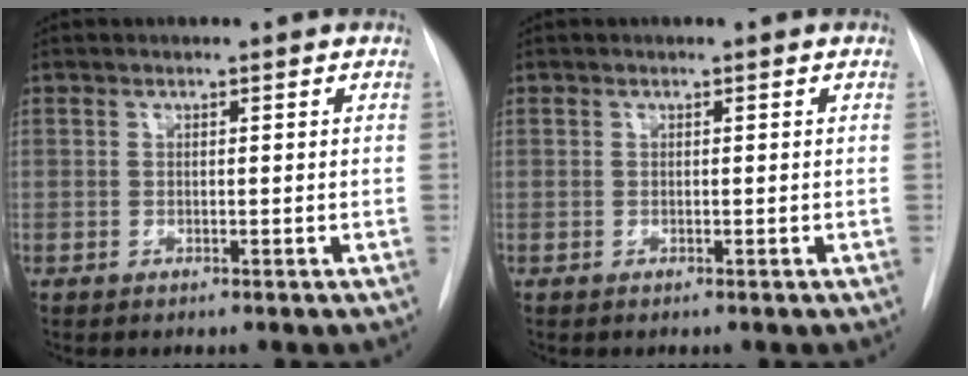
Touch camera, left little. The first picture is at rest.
{"total": 0.0}